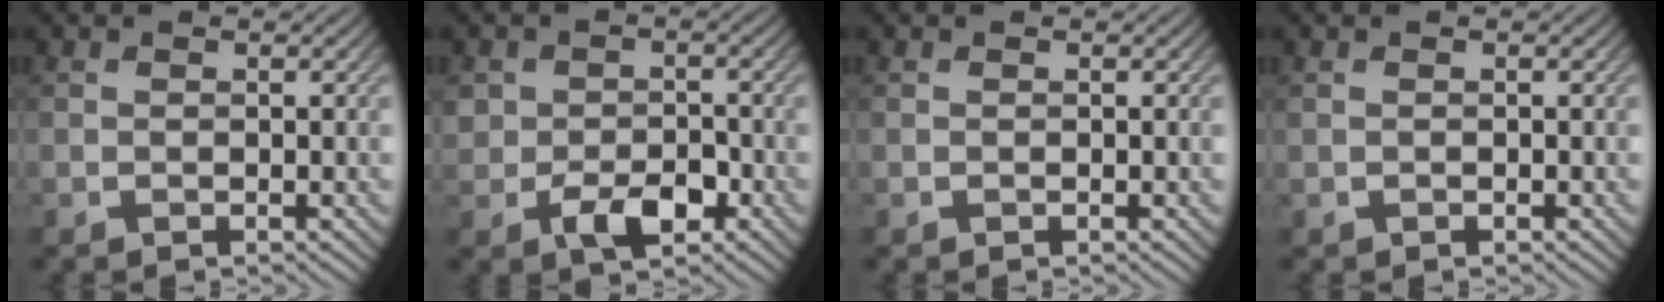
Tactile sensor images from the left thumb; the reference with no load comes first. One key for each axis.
{"total": 5.0, "fx": -2.1, "fy": 3.5, "fz": 3.0, "tx": -0.049, "ty": -0.009, "tz": -0.041}
{"total": 0.0}
{"total": 0.0}